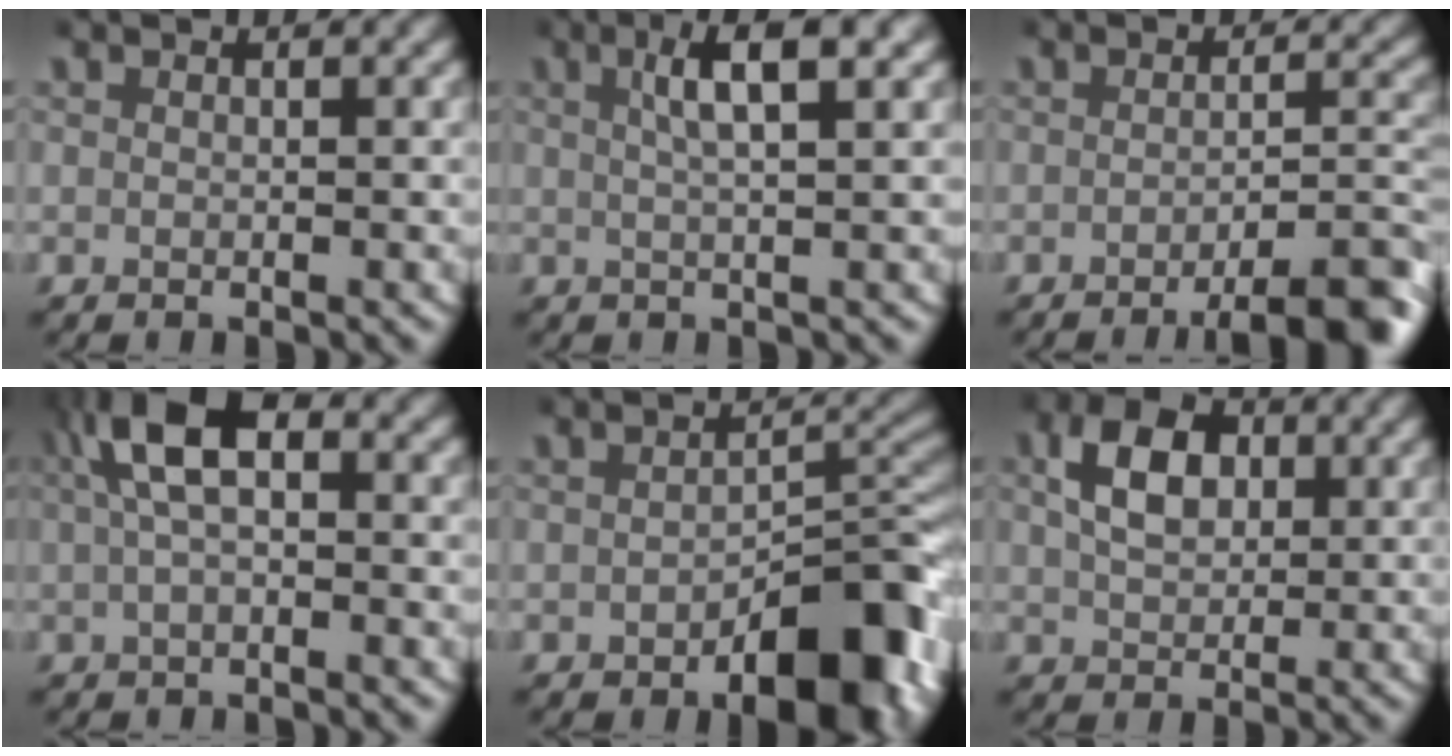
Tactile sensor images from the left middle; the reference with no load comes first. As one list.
[{"total": 4.0, "force": [1.6, 0.3, 3.7], "torque": [-0.067, 0.016, 0.023]}, {"total": 6.3, "force": [-4.3, 1.1, 4.4], "torque": [-0.044, 0.000, -0.071]}, {"total": 7.0, "force": [1.5, 3.9, 5.6], "torque": [-0.111, 0.013, 0.016]}, {"total": 7.6, "force": [-3.6, 3.3, 5.8], "torque": [-0.060, 0.004, -0.052]}, {"total": 5.5, "force": [1.5, 3.6, 3.9], "torque": [-0.062, 0.006, 0.025]}]